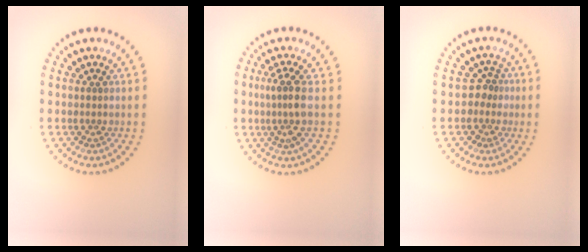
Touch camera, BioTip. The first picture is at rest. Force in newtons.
{"total": 2.7, "press": 2.2, "slide": 1.6}
{"total": 2.0, "press": 1.5, "slide": 1.4}